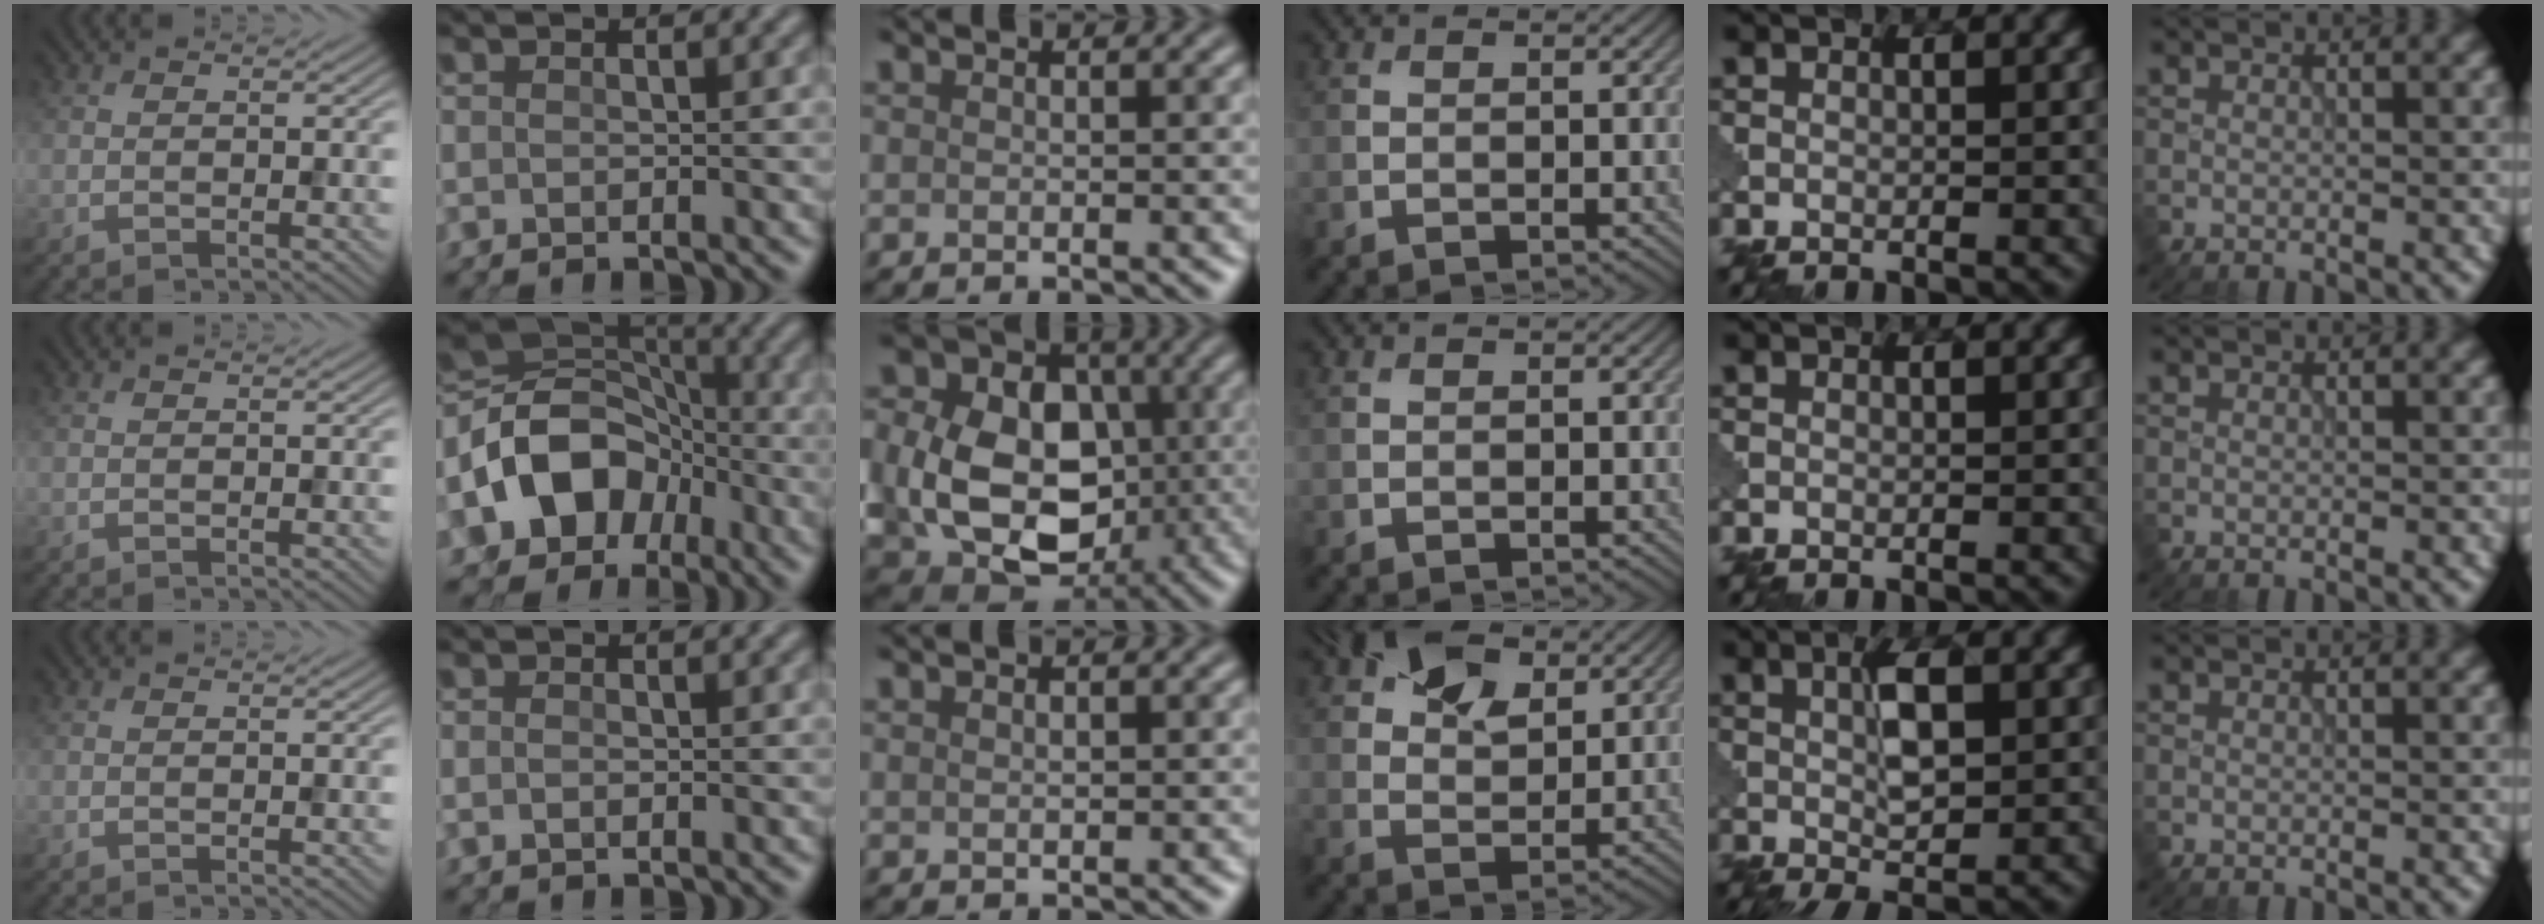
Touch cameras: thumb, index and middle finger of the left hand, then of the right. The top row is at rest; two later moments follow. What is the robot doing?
{"motion": "disassemble", "object": "puzzle pieces"}